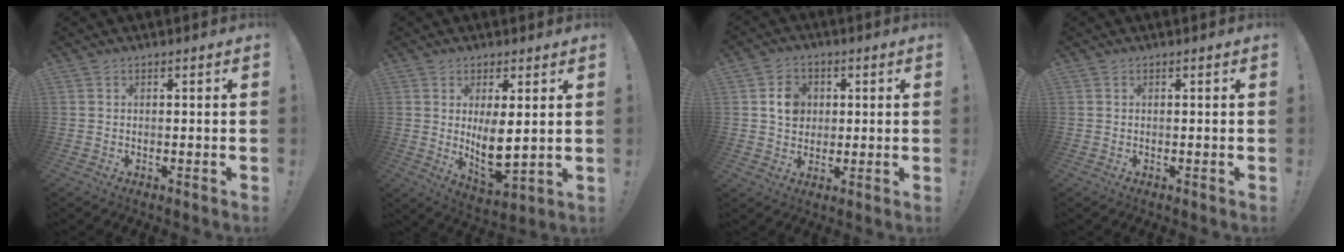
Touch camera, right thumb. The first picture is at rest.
{"total": 9.4, "force": [2.1, 4.1, 8.2], "torque": [-0.129, -0.037, 0.043]}
{"total": 7.3, "force": [1.8, 6.4, 3.1], "torque": [-0.032, 0.000, 0.034]}
{"total": 0.0}